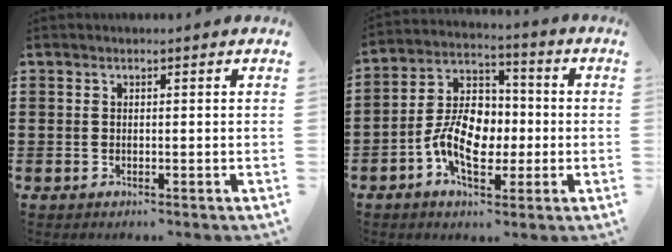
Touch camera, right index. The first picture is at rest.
{"total": 9.6, "force": [-2.2, 6.3, 6.9], "torque": [-0.153, 0.008, -0.047]}